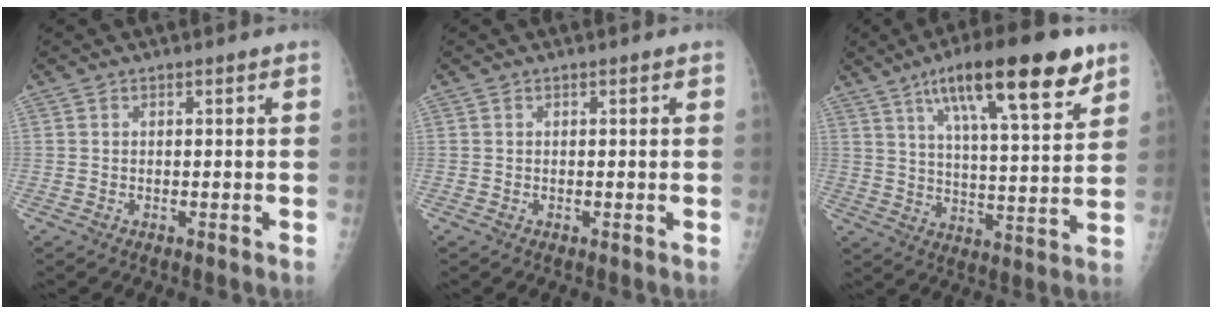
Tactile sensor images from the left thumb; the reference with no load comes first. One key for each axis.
{"total": 0.0}
{"total": 20.1, "fx": 11.5, "fy": 5.1, "fz": 15.6, "tx": -0.222, "ty": -0.033, "tz": 0.184}